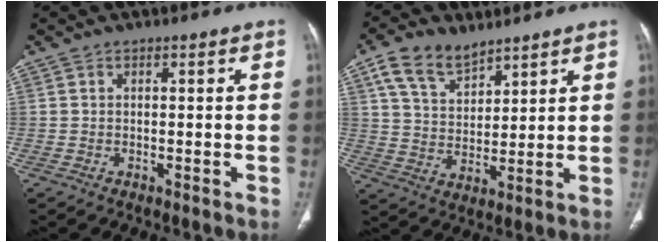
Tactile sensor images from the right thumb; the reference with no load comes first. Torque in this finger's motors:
{"motor_torque": [-0.04, 0.05, 0.41, -0.15, 0.07]}